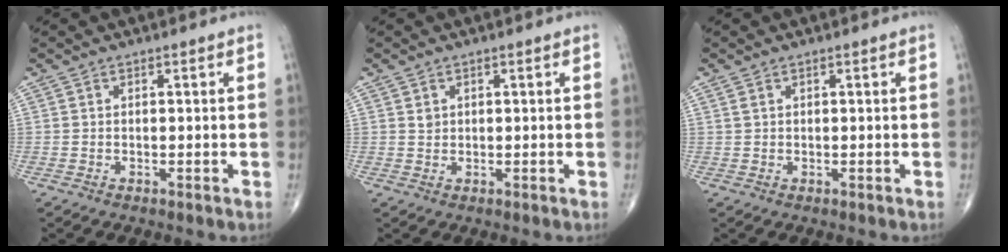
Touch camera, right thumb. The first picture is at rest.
{"total": 1.1, "force": [0.5, 0.9, 0.5], "torque": [-0.001, -0.002, 0.009]}
{"total": 0.8, "force": [0.6, 0.3, 0.5], "torque": [-0.009, 0.007, 0.014]}